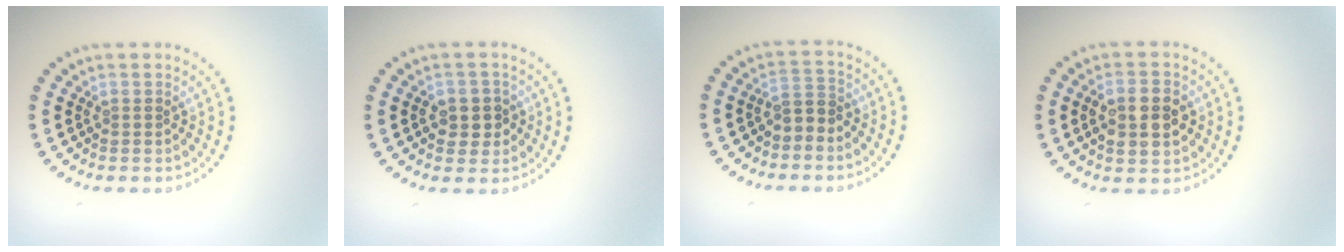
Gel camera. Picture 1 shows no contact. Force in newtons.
{"total": 2.5, "press": 2.4, "slide": 0.3}
{"total": 1.9, "press": 1.6, "slide": 1.0}
{"total": 4.4, "press": 4.4, "slide": 0.3}